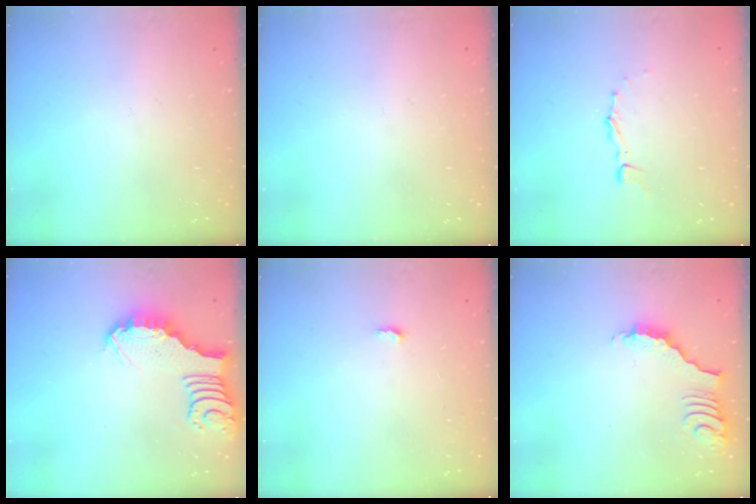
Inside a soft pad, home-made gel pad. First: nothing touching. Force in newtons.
{"total": 0.0}
{"total": 3.3, "press": 3.3, "slide": 0.4}
{"total": 3.3, "press": 3.3, "slide": 0.2}
{"total": 3.0, "press": 3.0, "slide": 0.2}
{"total": 3.6, "press": 3.5, "slide": 0.6}